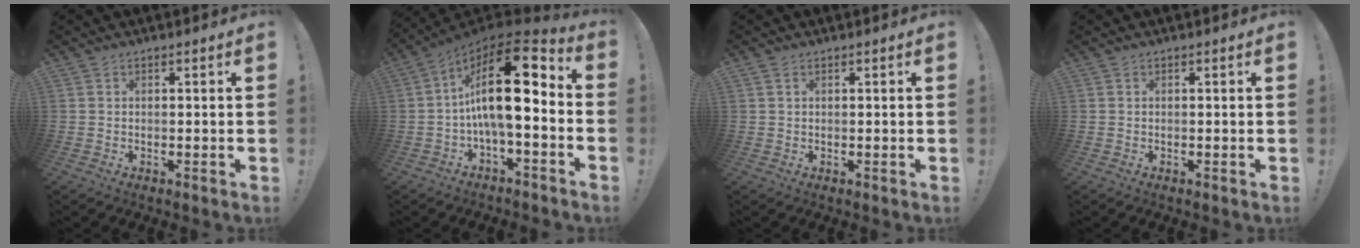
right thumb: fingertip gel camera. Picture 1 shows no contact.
{"total": 20.2, "force": [2.6, 7.5, 18.5], "torque": [-0.320, -0.011, 0.041]}
{"total": 0.5, "force": [0.4, 0.3, 0.3], "torque": [-0.006, 0.001, 0.007]}
{"total": 0.0}